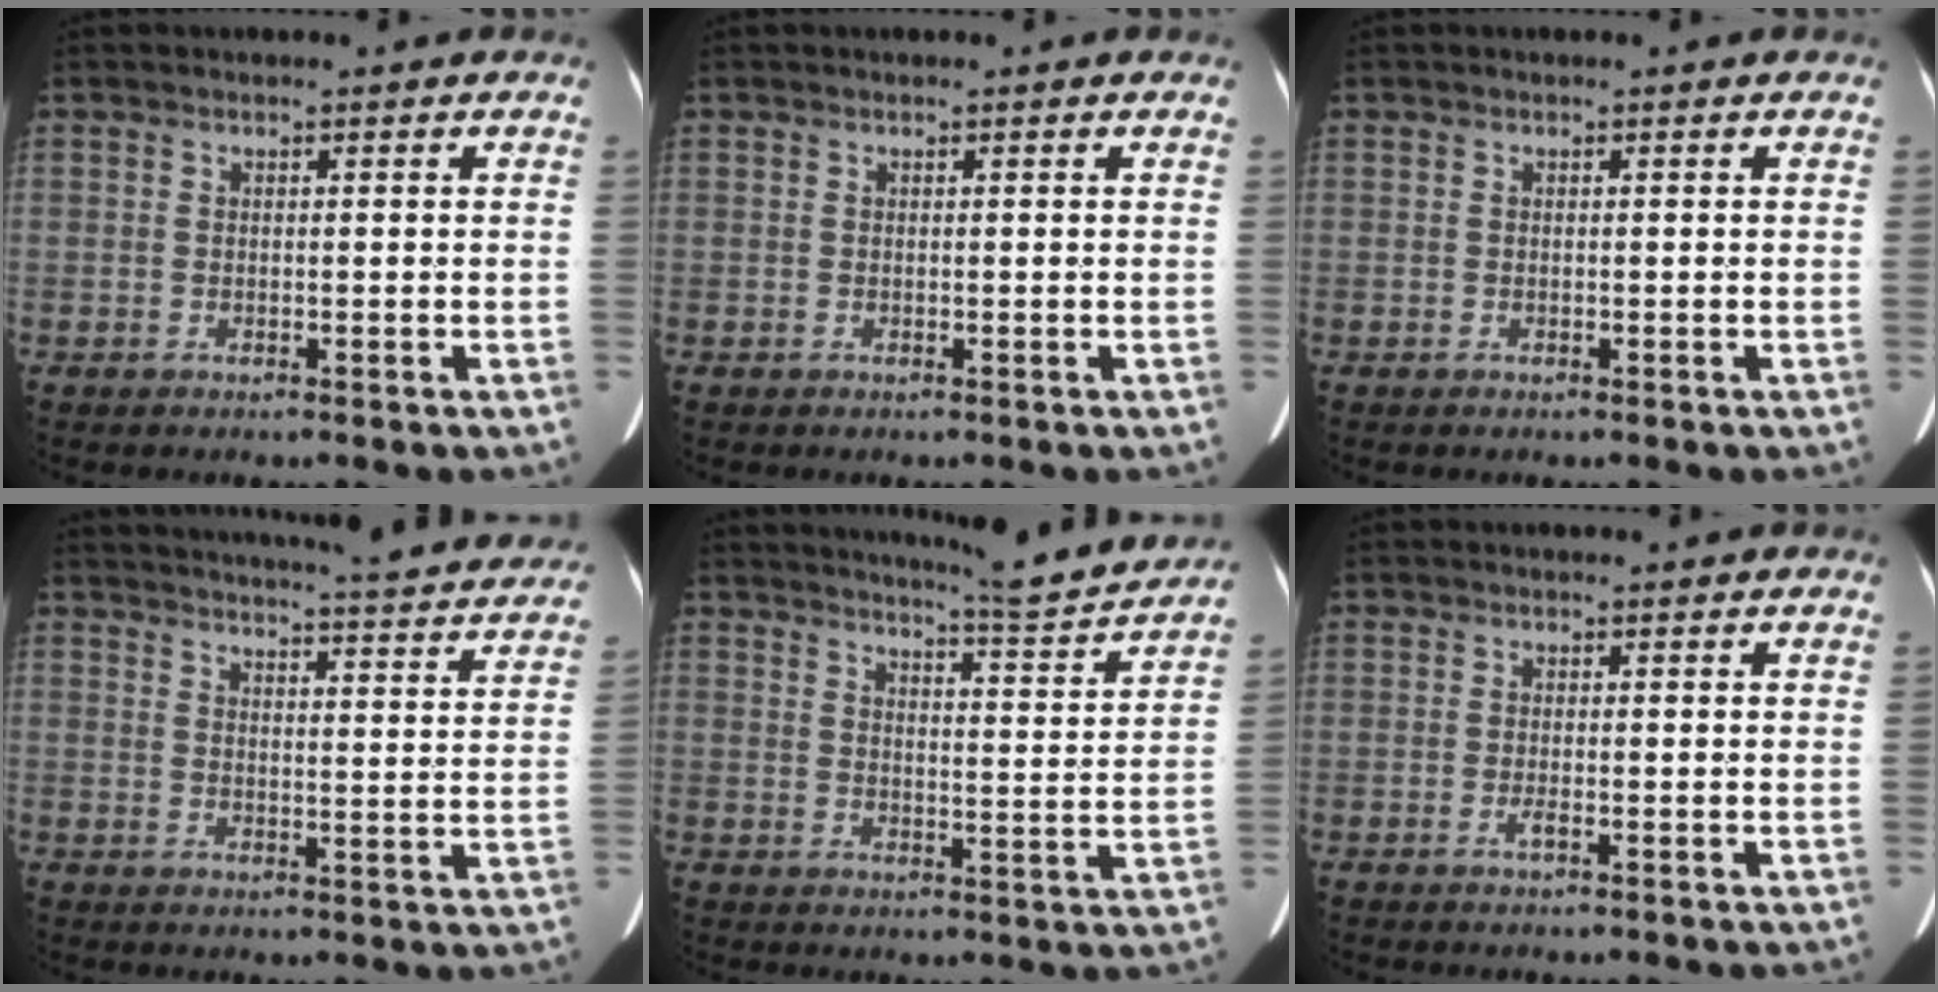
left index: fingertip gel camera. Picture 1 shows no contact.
{"total": 0.0}
{"total": 0.0}
{"total": 28.3, "force": [26.6, 2.8, 9.3], "torque": [-0.147, -0.052, 0.316]}
{"total": 10.9, "force": [10.4, -0.7, 3.4], "torque": [-0.057, -0.022, 0.134]}
{"total": 1.6, "force": [-1.6, 0.0, 0.3], "torque": [-0.008, 0.000, -0.022]}